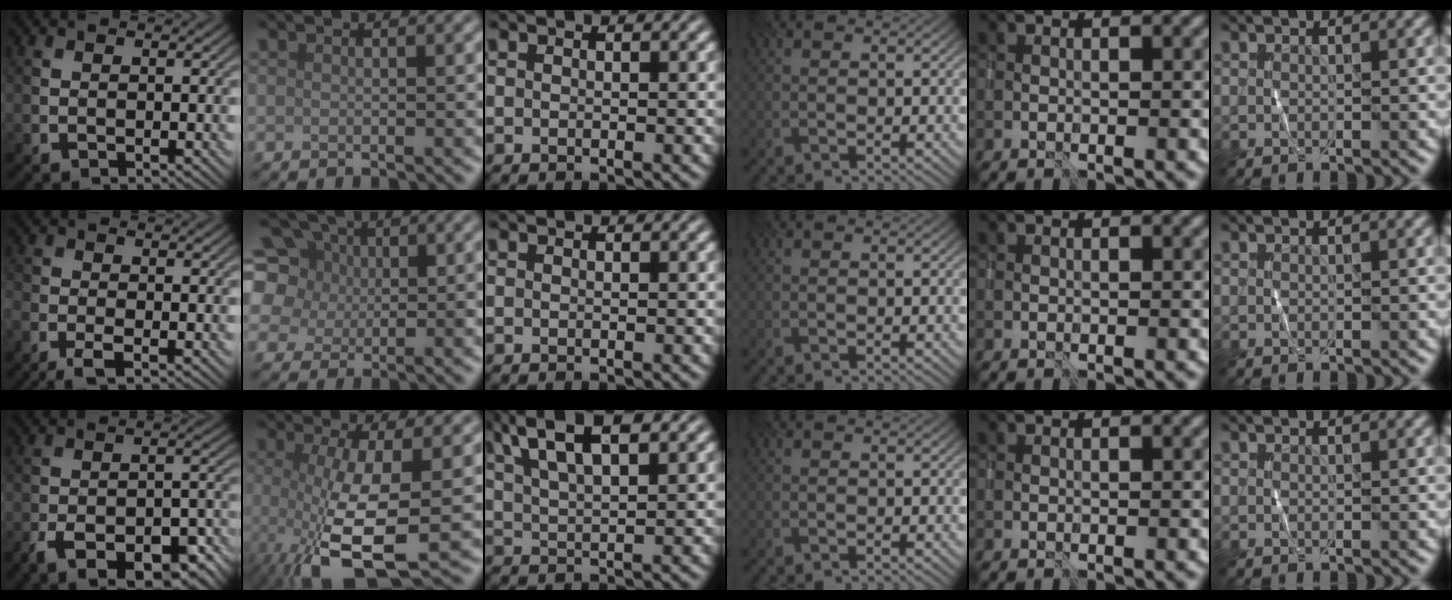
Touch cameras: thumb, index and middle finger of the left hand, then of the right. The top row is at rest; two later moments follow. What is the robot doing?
{"motion": "wrap", "object": "sponge"}